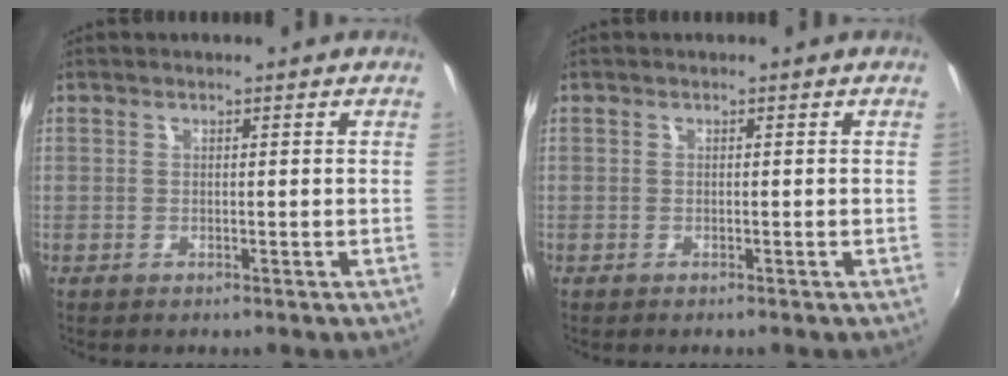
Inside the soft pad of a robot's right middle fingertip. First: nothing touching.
{"total": 0.0}